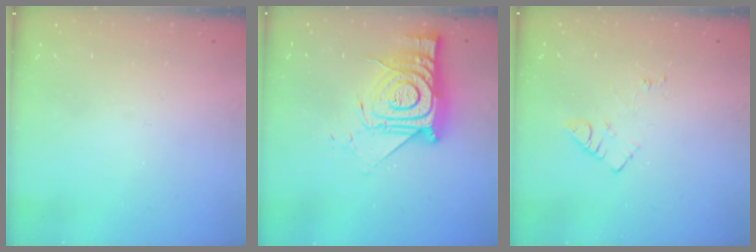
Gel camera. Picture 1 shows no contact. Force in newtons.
{"total": 16.3, "press": 16.2, "slide": 1.5}
{"total": 7.2, "press": 7.2, "slide": 0.6}